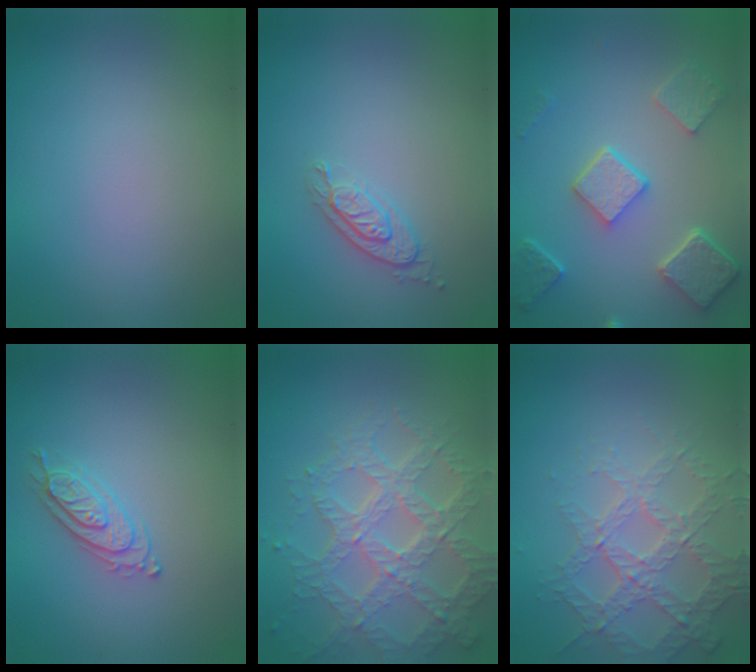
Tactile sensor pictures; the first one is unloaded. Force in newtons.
{"total": 2.1, "press": 2.0, "slide": 0.6}
{"total": 5.4, "press": 4.2, "slide": 3.4}
{"total": 2.2, "press": 2.2, "slide": 0.3}
{"total": 7.1, "press": 5.1, "slide": 4.9}
{"total": 3.7, "press": 3.5, "slide": 1.2}